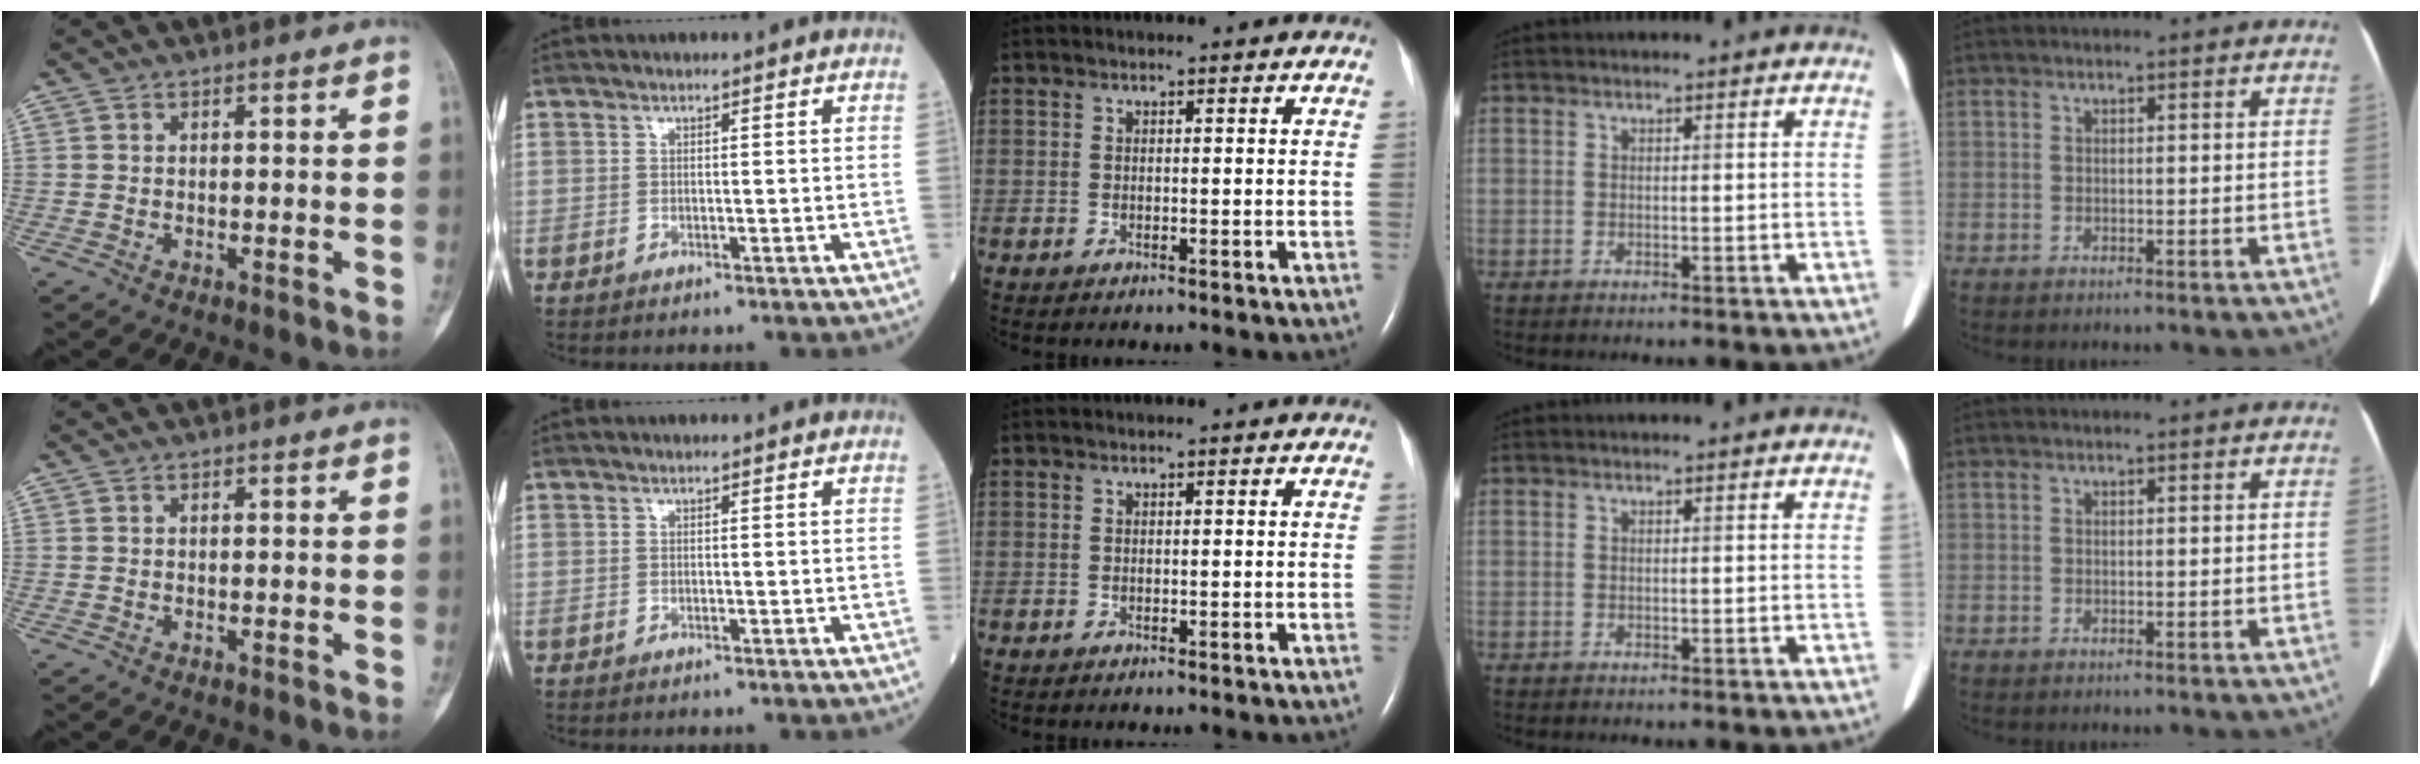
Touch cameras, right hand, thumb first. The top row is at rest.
{}